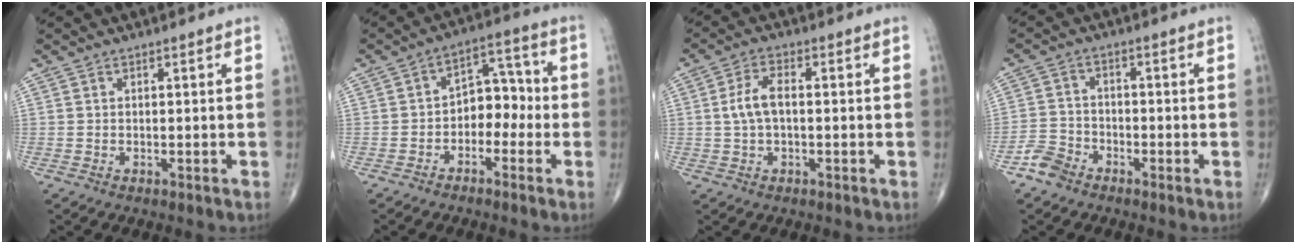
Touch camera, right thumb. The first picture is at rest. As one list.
[{"total": 7.6, "force": [-2.0, 5.3, 5.1], "torque": [-0.041, 0.043, -0.046]}, {"total": 5.2, "force": [0.1, 2.6, 4.5], "torque": [-0.098, 0.016, -0.002]}, {"total": 4.4, "force": [-3.2, 2.7, 1.2], "torque": [-0.015, 0.014, -0.072]}]